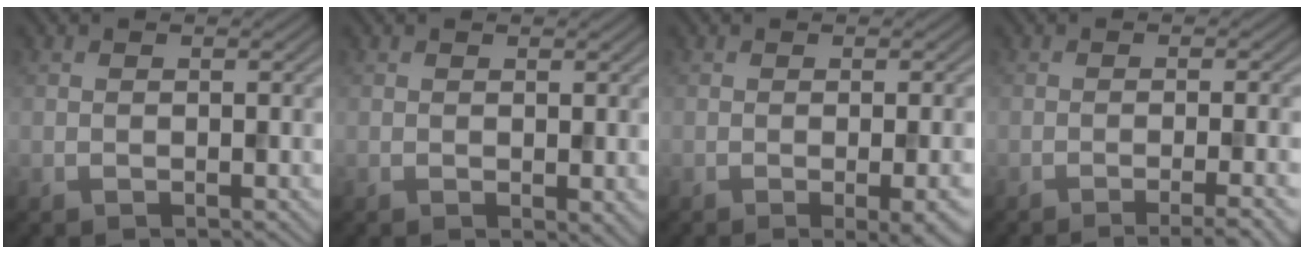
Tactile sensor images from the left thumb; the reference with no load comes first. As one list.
[{"total": 1.3, "force": [0.1, 0.7, 1.1], "torque": [-0.015, -0.005, 0.005]}, {"total": 5.5, "force": [-1.9, 1.5, 5.0], "torque": [-0.061, -0.003, -0.017]}, {"total": 4.8, "force": [-2.4, 0.9, 4.0], "torque": [-0.049, 0.009, -0.042]}]